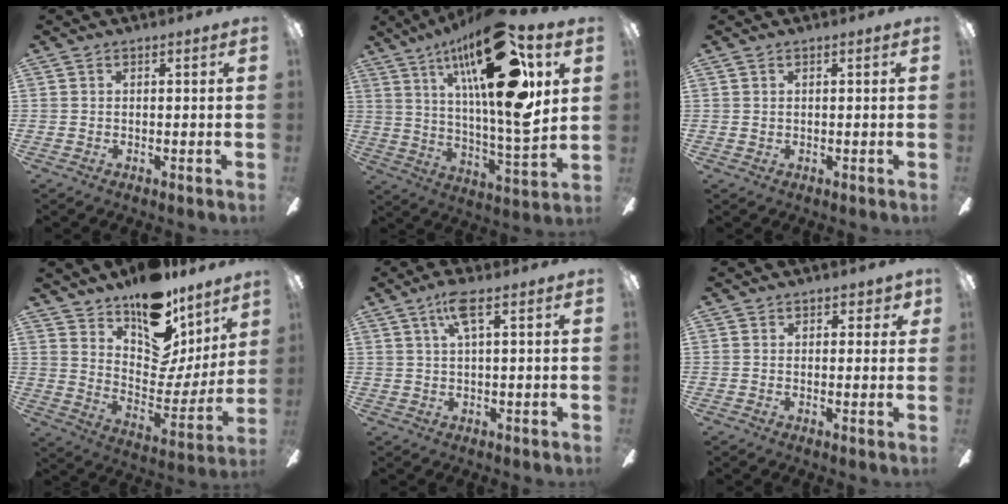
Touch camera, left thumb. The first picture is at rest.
{"total": 27.7, "force": [12.6, 7.6, 23.5], "torque": [-0.408, -0.064, 0.196]}
{"total": 0.7, "force": [0.4, 0.4, 0.4], "torque": [-0.010, 0.004, 0.007]}
{"total": 17.7, "force": [13.2, 8.0, 8.6], "torque": [-0.131, -0.110, 0.235]}
{"total": 6.2, "force": [2.8, 1.3, 5.4], "torque": [-0.106, 0.004, 0.044]}
{"total": 2.5, "force": [1.5, 1.5, 1.3], "torque": [-0.012, 0.000, 0.024]}